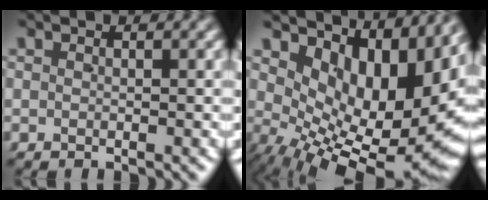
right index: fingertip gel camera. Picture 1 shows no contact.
{"total": 14.1, "force": [-1.4, 7.7, 11.7], "torque": [-0.173, -0.048, 0.011]}